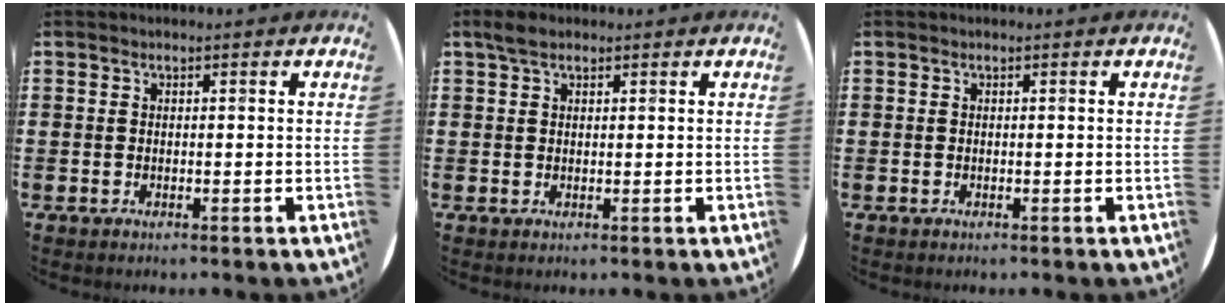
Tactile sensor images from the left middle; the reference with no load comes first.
{"total": 2.0, "force": [1.5, 0.9, 1.0], "torque": [-0.014, 0.004, 0.025]}
{"total": 0.0}